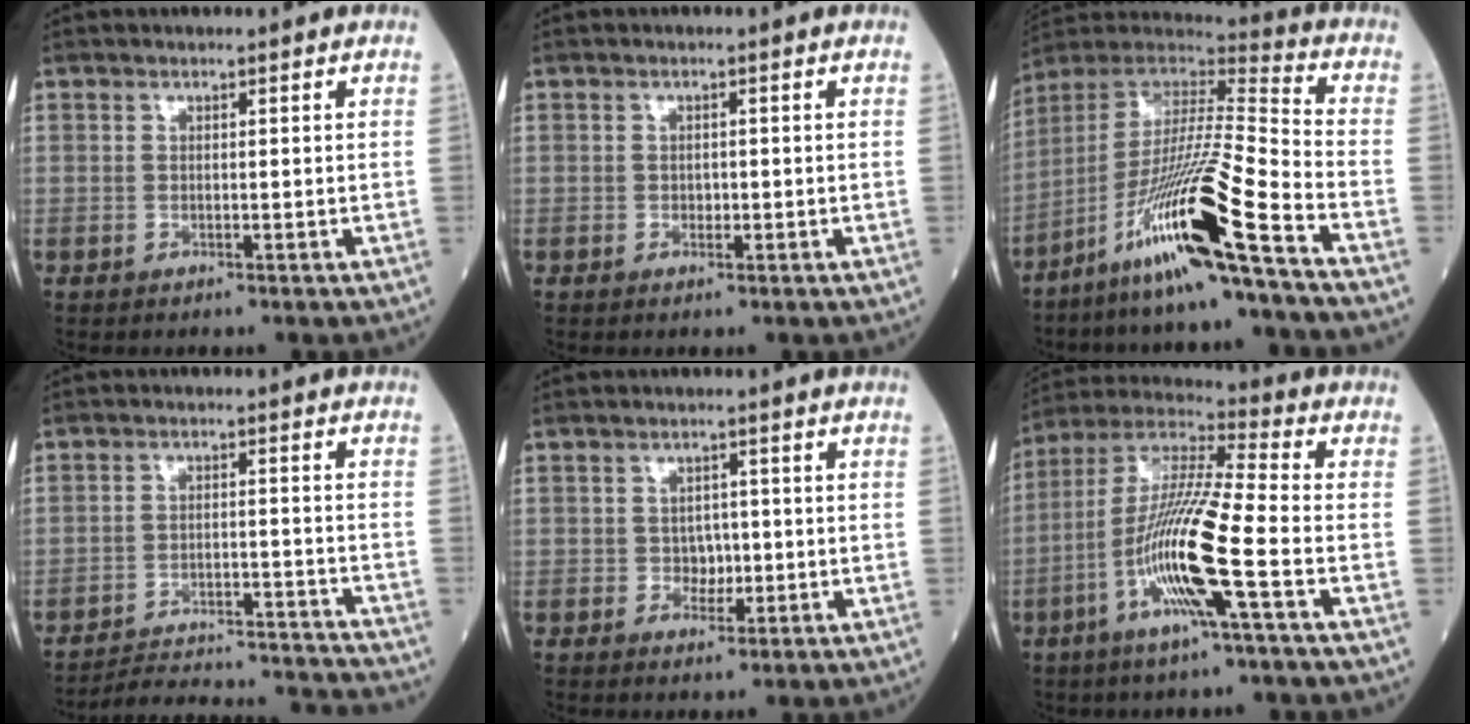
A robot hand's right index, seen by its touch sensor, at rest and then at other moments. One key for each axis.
{"total": 0.9, "fx": -0.1, "fy": 0.7, "fz": 0.5, "tx": -0.005, "ty": 0.003, "tz": 0.002}
{"total": 19.0, "fx": -11.0, "fy": -1.0, "fz": 15.5, "tx": -0.324, "ty": -0.031, "tz": -0.209}
{"total": 17.8, "fx": -17.5, "fy": 0.3, "fz": 3.3, "tx": -0.058, "ty": -0.002, "tz": -0.237}
{"total": 2.6, "fx": -0.2, "fy": 2.1, "fz": 1.5, "tx": -0.012, "ty": 0.006, "tz": 0.001}
{"total": 15.1, "fx": -5.0, "fy": 0.0, "fz": 14.2, "tx": -0.289, "ty": -0.003, "tz": -0.100}